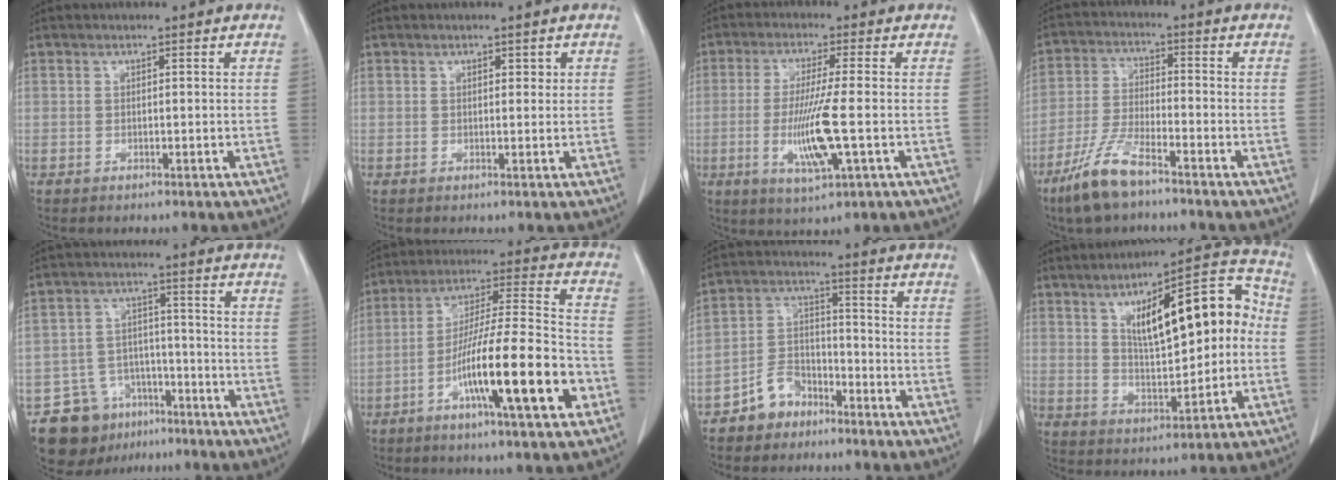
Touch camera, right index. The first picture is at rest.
{"total": 1.1, "force": [0.5, 0.6, 0.8], "torque": [-0.010, -0.002, 0.005]}
{"total": 9.1, "force": [-1.9, 0.0, 8.9], "torque": [-0.180, -0.018, -0.036]}
{"total": 8.7, "force": [-6.2, 1.8, 5.8], "torque": [-0.129, -0.017, -0.122]}
{"total": 10.6, "force": [-6.9, 7.5, 2.7], "torque": [-0.051, 0.031, -0.105]}
{"total": 18.0, "force": [-7.0, 1.2, 16.5], "torque": [-0.283, -0.005, -0.117]}
{"total": 6.5, "force": [-4.8, 3.9, 1.8], "torque": [-0.037, 0.011, -0.090]}
{"total": 16.8, "force": [2.7, 5.3, 15.7], "torque": [-0.226, 0.041, 0.045]}